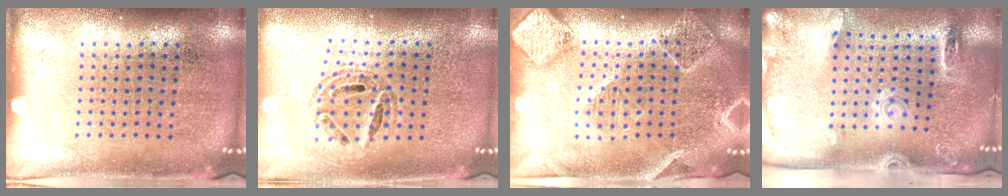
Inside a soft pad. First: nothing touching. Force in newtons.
{"total": 0.8, "press": 0.8, "slide": 0.1}
{"total": 2.3, "press": 2.1, "slide": 0.9}
{"total": 2.7, "press": 1.9, "slide": 1.9}